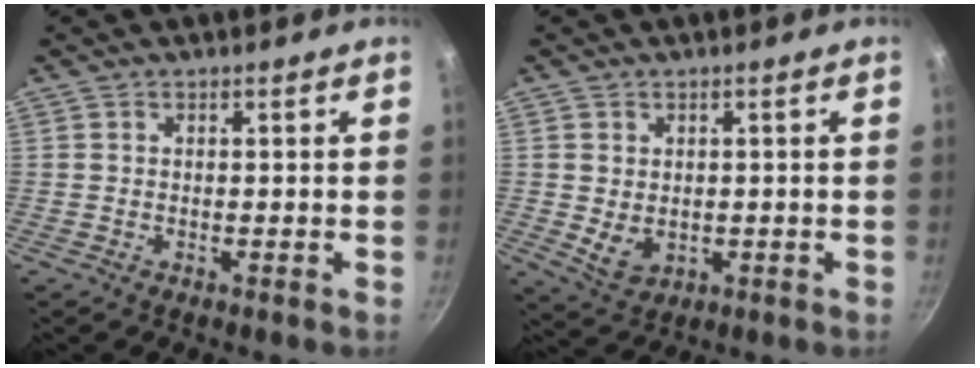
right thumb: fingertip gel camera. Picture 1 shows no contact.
{"total": 4.8, "force": [0.1, 3.9, 2.9], "torque": [-0.042, -0.012, 0.013]}